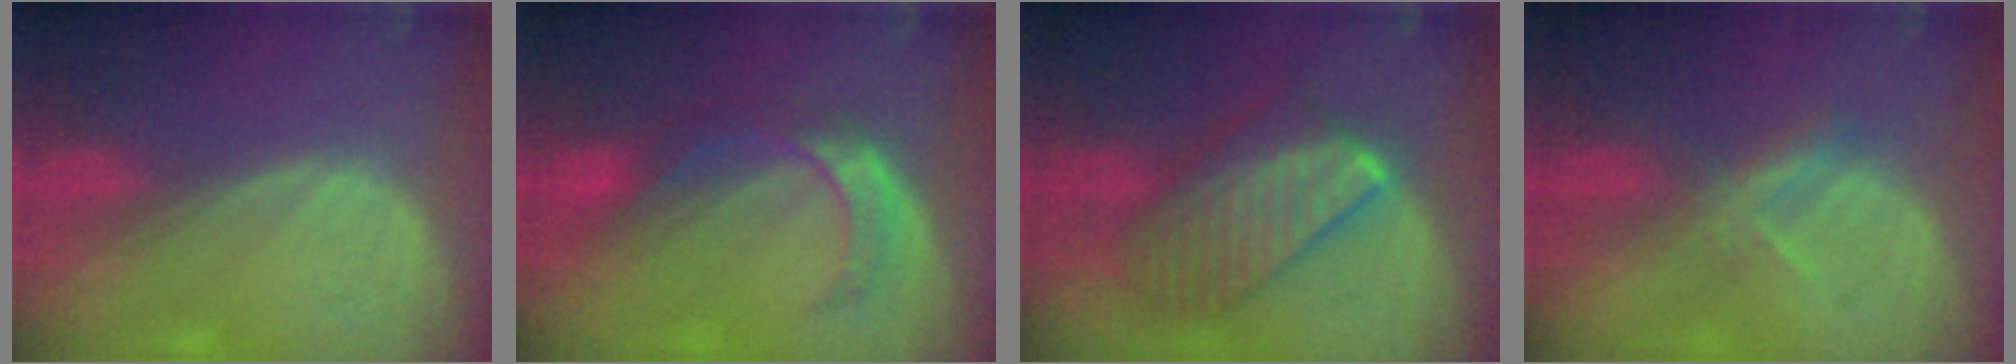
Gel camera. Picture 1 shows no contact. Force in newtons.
{"total": 6.0, "press": 5.9, "slide": 0.4}
{"total": 10.1, "press": 10.1, "slide": 0.8}
{"total": 3.3, "press": 3.2, "slide": 0.9}